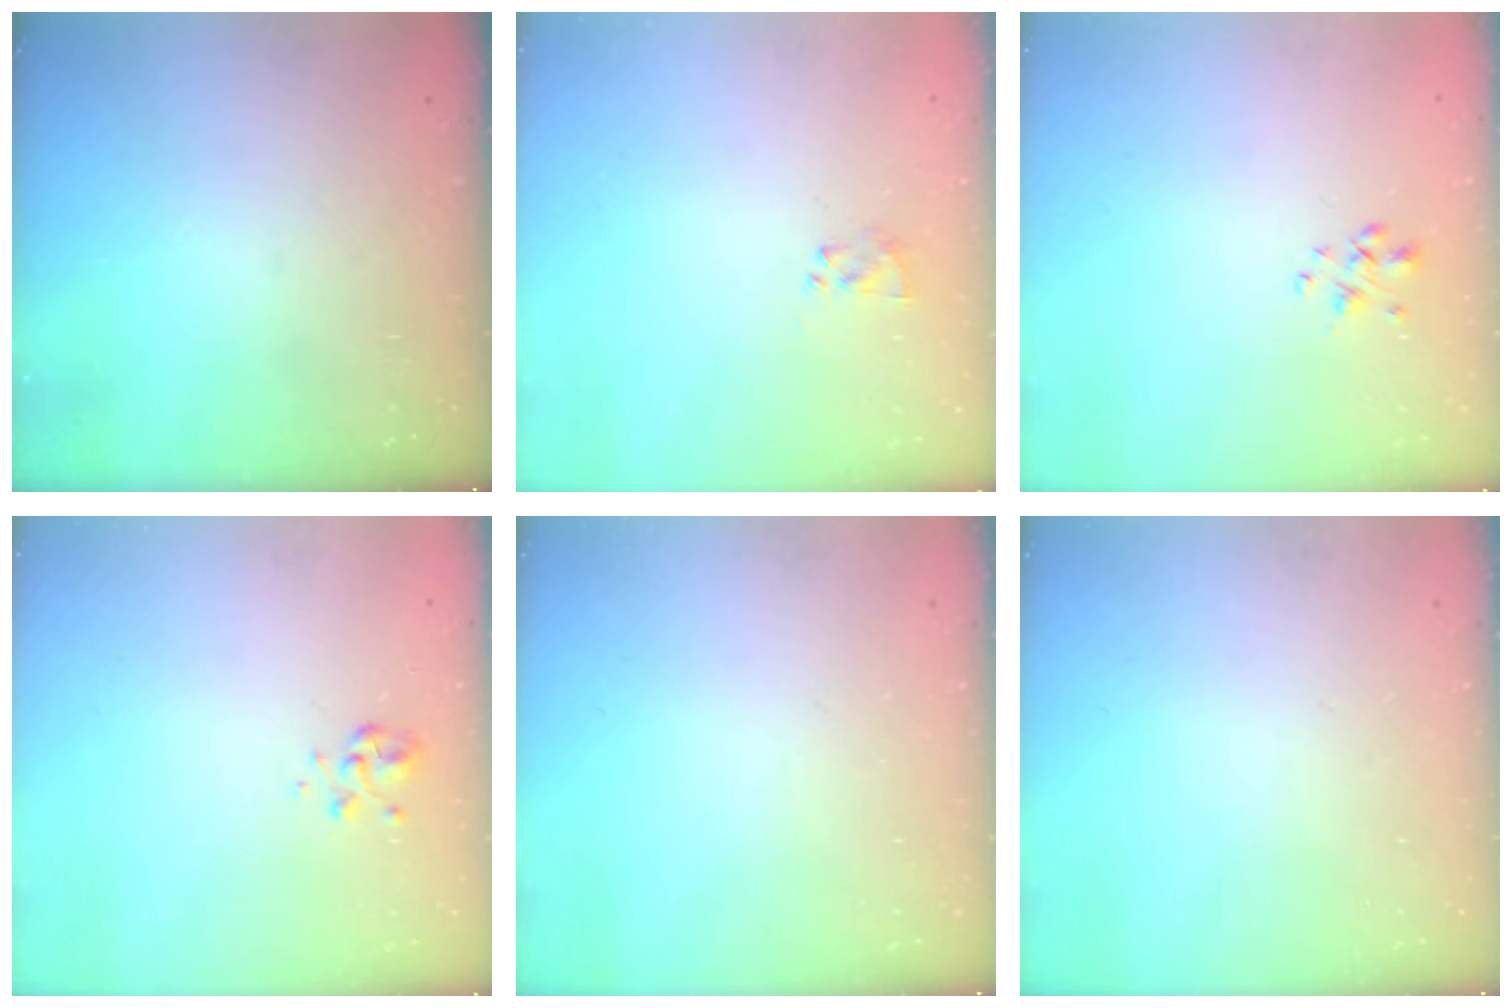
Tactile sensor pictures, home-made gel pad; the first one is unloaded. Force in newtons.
{"total": 2.3, "press": 2.1, "slide": 0.9}
{"total": 1.9, "press": 1.7, "slide": 0.8}
{"total": 4.3, "press": 4.2, "slide": 0.7}
{"total": 0.0}
{"total": 0.0}